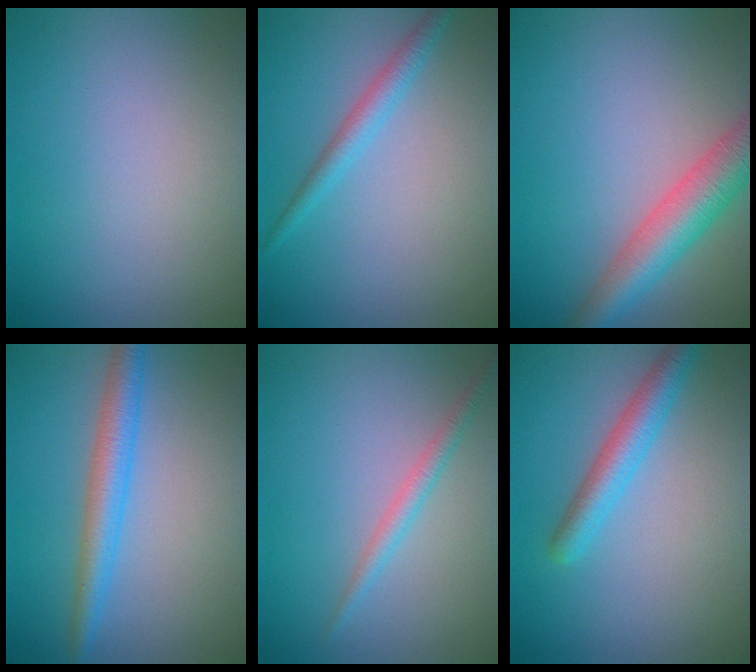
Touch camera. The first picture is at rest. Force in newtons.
{"total": 1.9, "press": 1.9, "slide": 0.1}
{"total": 5.4, "press": 5.4, "slide": 0.3}
{"total": 3.4, "press": 3.4, "slide": 0.1}
{"total": 1.5, "press": 1.5, "slide": 0.1}
{"total": 3.0, "press": 3.0, "slide": 0.1}